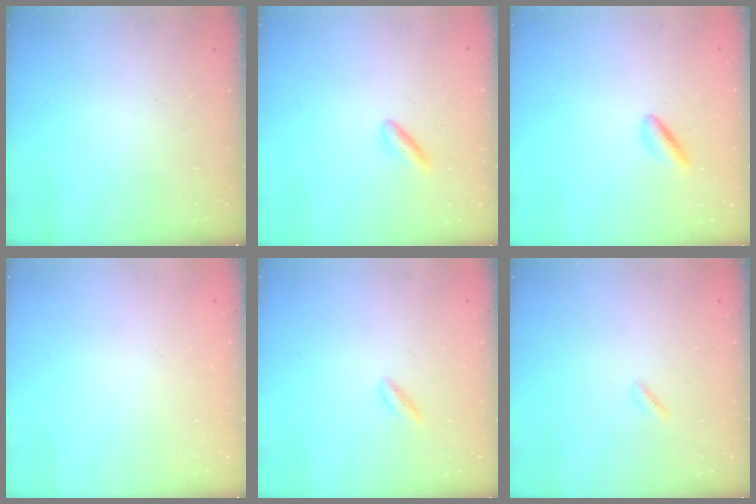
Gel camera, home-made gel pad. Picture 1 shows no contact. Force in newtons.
{"total": 3.0, "press": 2.7, "slide": 1.2}
{"total": 2.0, "press": 1.7, "slide": 1.0}
{"total": 2.2, "press": 2.2, "slide": 0.1}
{"total": 1.7, "press": 1.4, "slide": 0.9}
{"total": 0.7, "press": 0.2, "slide": 0.7}